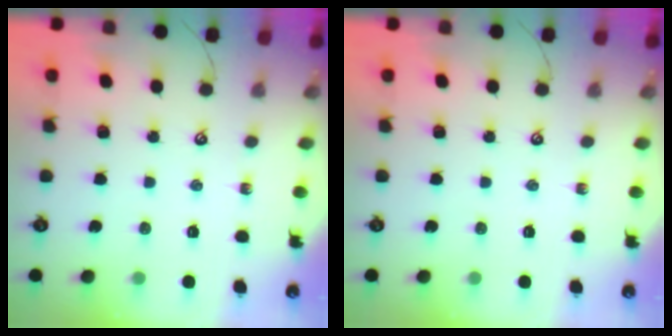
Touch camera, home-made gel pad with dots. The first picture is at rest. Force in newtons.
{"total": 0.0}